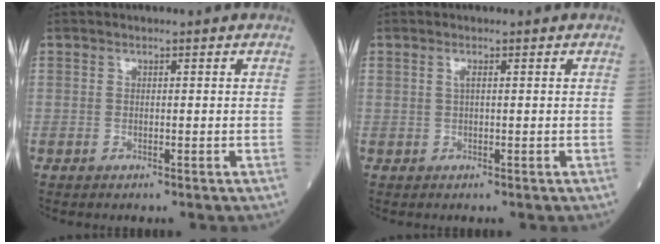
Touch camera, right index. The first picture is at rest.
{"total": 0.9, "force": [0.3, 0.2, 0.8], "torque": [-0.019, 0.003, 0.005]}